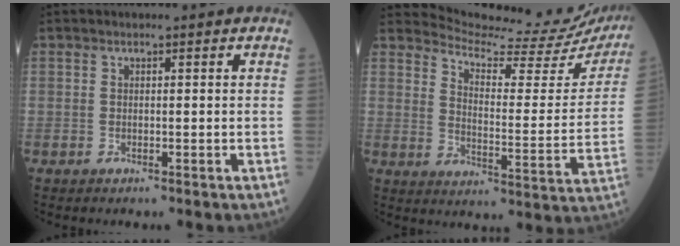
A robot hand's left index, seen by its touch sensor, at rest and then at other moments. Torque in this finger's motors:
{"motor_torque": [0.81, -1.33, -0.34, -0.09]}